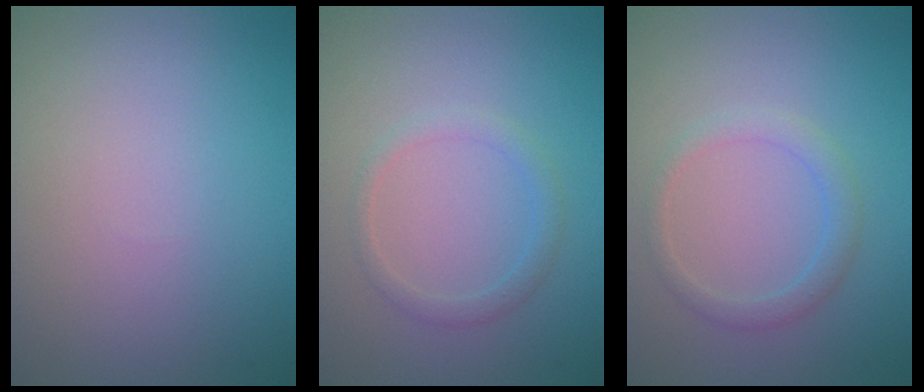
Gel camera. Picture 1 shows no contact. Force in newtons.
{"total": 1.6, "press": 1.6, "slide": 0.0}
{"total": 1.8, "press": 1.8, "slide": 0.0}